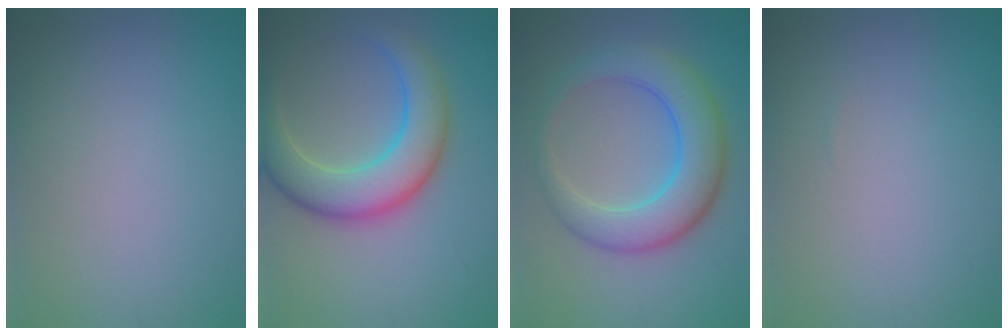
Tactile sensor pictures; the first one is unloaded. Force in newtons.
{"total": 7.6, "press": 7.6, "slide": 0.3}
{"total": 7.1, "press": 7.1, "slide": 0.1}
{"total": 0.0}